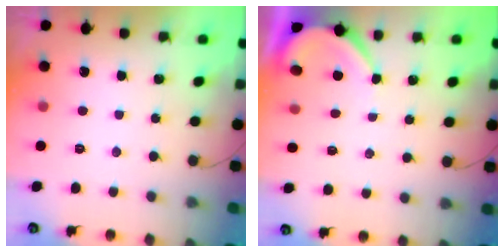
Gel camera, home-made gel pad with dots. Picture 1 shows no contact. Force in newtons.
{"total": 4.1, "press": 4.0, "slide": 0.5}